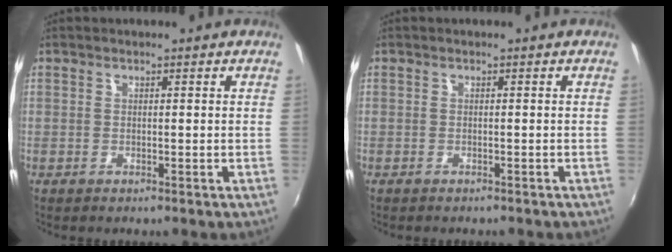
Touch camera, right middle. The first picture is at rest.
{"total": 1.3, "force": [-1.2, 0.4, 0.3], "torque": [-0.010, -0.007, -0.016]}